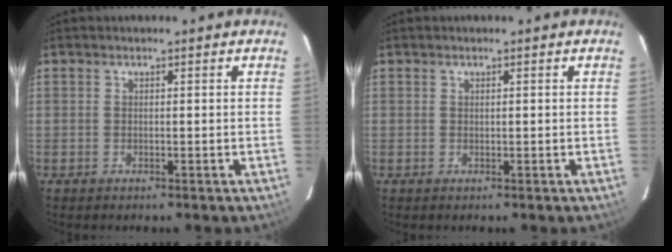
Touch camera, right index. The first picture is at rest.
{"total": 0.0}